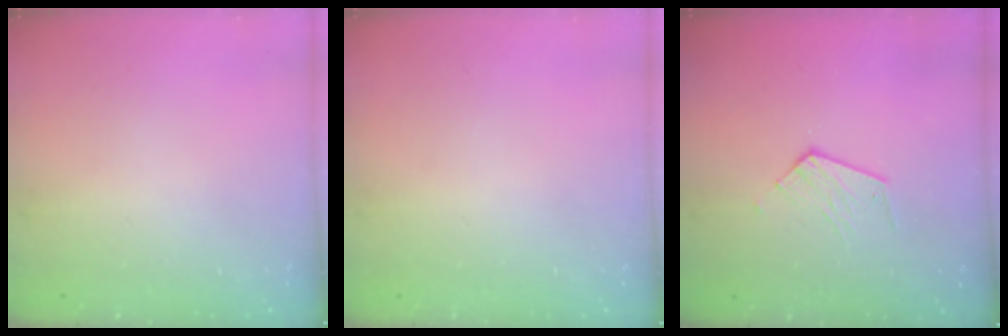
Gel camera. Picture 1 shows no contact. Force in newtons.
{"total": 0.0}
{"total": 6.2, "press": 6.2, "slide": 0.5}